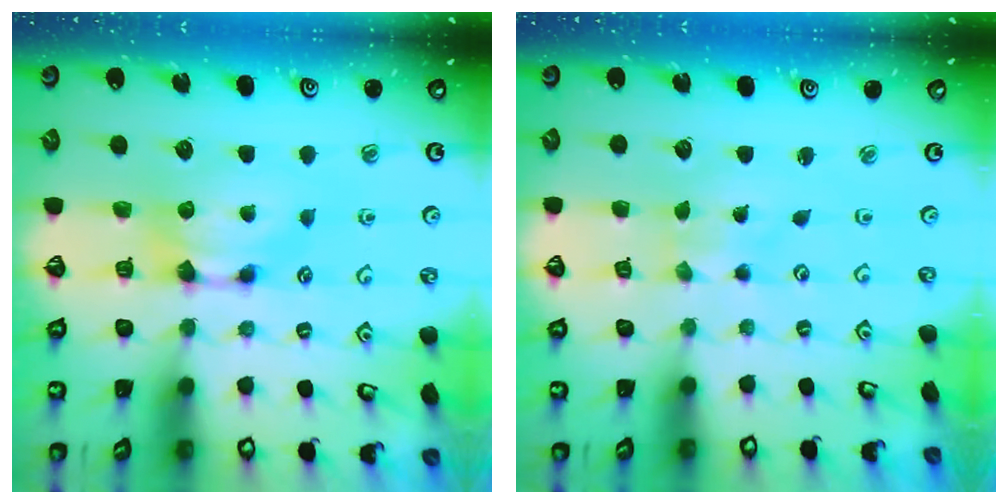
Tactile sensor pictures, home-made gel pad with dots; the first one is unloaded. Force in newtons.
{"total": 4.1, "press": 4.1, "slide": 0.3}